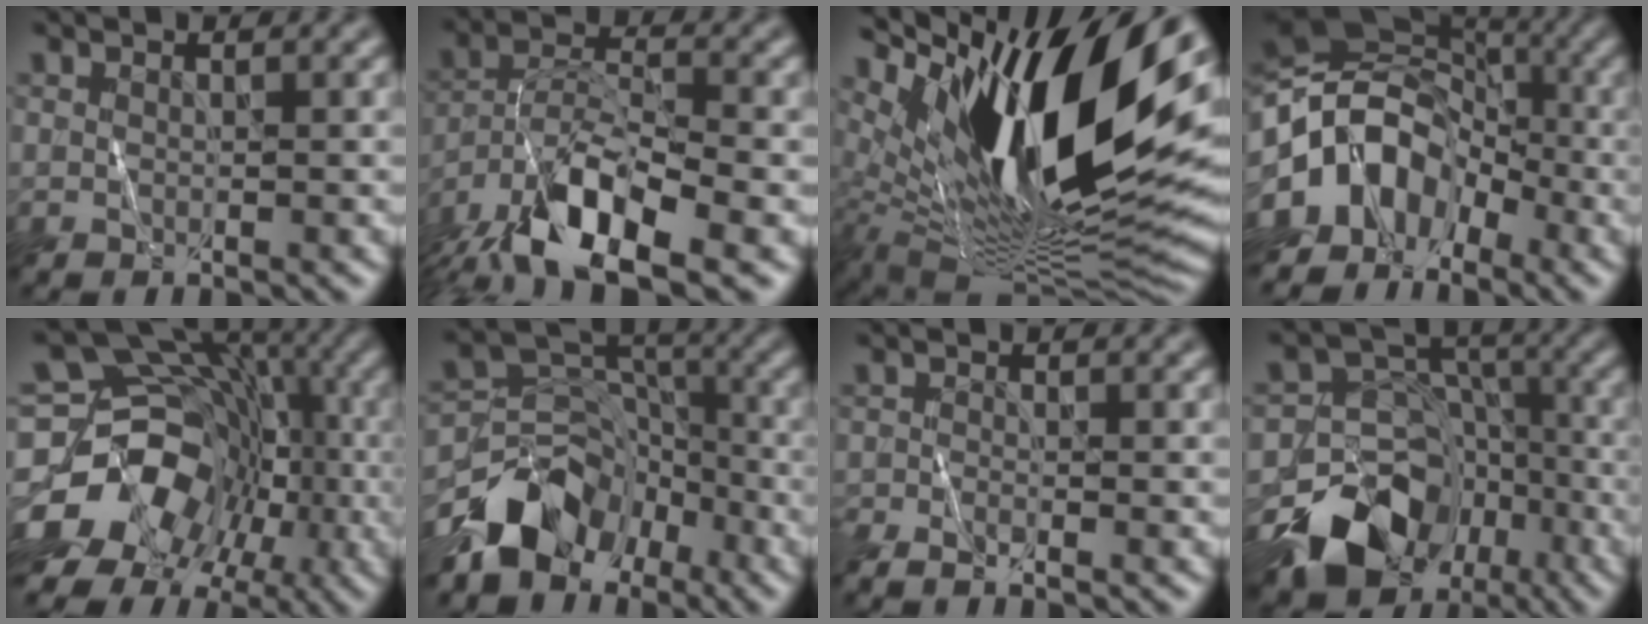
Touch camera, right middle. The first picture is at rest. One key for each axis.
{"total": 10.5, "fx": -7.0, "fy": 3.7, "fz": 6.8, "tx": -0.120, "ty": 0.002, "tz": -0.133}
{"total": 15.7, "fx": 4.9, "fy": 6.0, "fz": 13.7, "tx": -0.241, "ty": -0.005, "tz": 0.090}
{"total": 8.4, "fx": -4.0, "fy": 6.1, "fz": 4.2, "tx": -0.066, "ty": 0.012, "tz": -0.091}
{"total": 16.0, "fx": -6.5, "fy": 12.5, "fz": 7.5, "tx": -0.127, "ty": -0.002, "tz": -0.111}
{"total": 7.7, "fx": -5.7, "fy": 4.6, "fz": 2.4, "tx": -0.029, "ty": 0.003, "tz": -0.111}
{"total": 2.4, "fx": -2.2, "fy": 0.0, "fz": 1.0, "tx": -0.029, "ty": -0.007, "tz": -0.046}
{"total": 11.4, "fx": -7.0, "fy": 8.0, "fz": 4.0, "tx": -0.074, "ty": 0.002, "tz": -0.119}